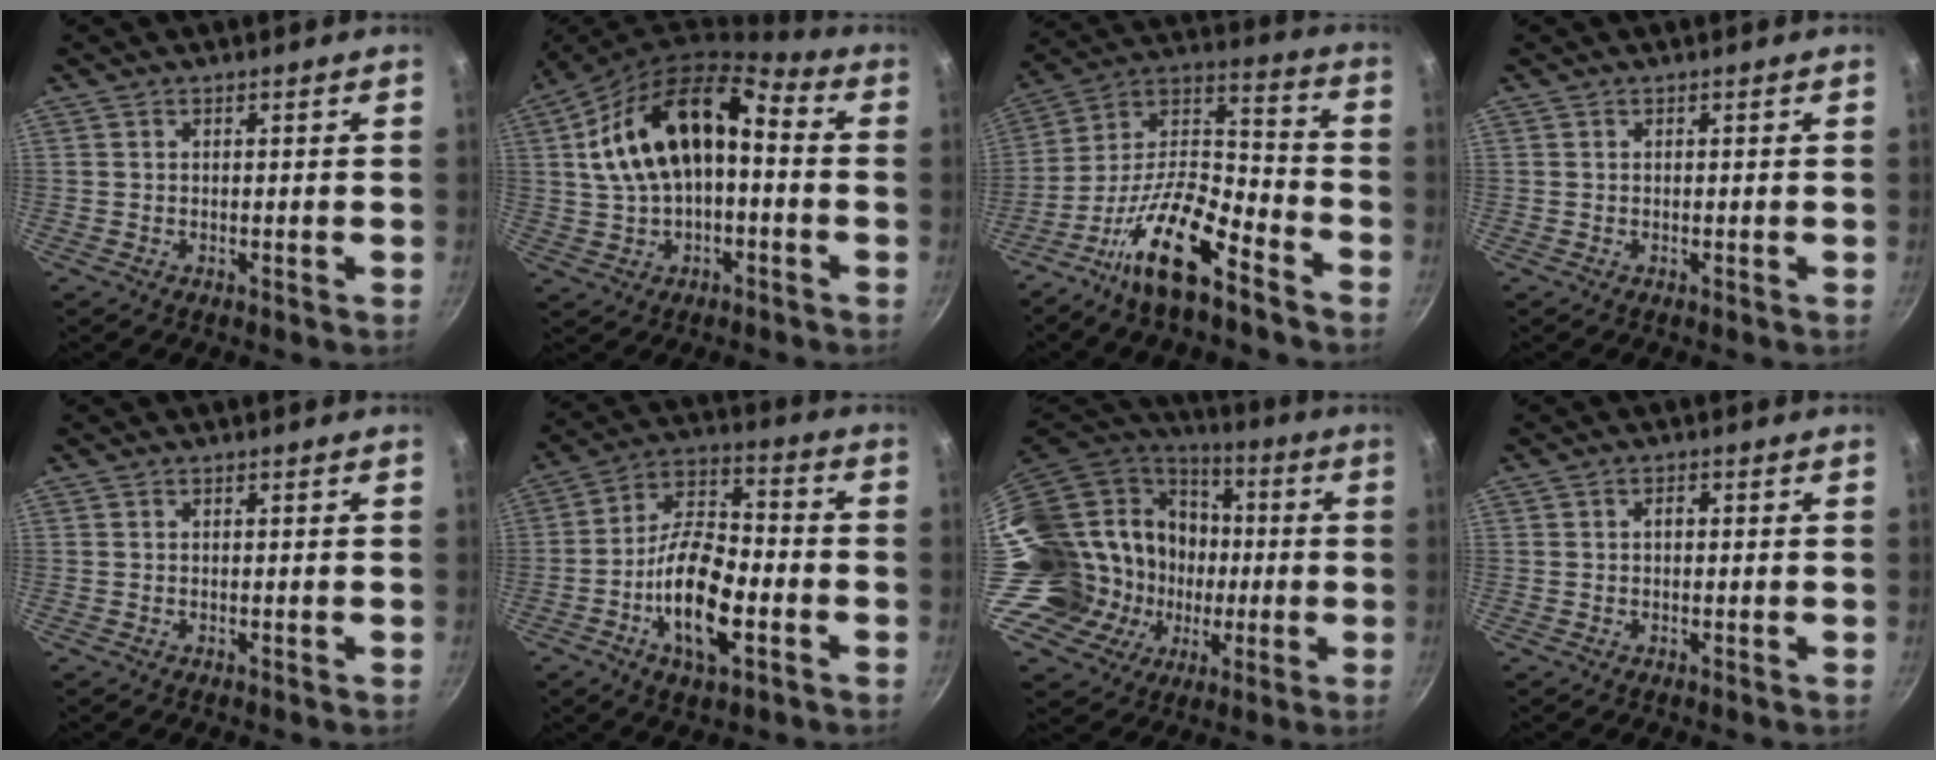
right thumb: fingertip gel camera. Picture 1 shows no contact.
{"total": 15.9, "force": [1.0, 8.9, 13.1], "torque": [-0.216, 0.049, 0.008]}
{"total": 17.6, "force": [-10.9, 5.9, 12.5], "torque": [-0.211, 0.083, -0.211]}
{"total": 0.0}
{"total": 0.0}
{"total": 15.6, "force": [-4.9, 7.1, 12.9], "torque": [-0.226, 0.037, -0.097]}
{"total": 27.0, "force": [-0.2, 22.0, 15.7], "torque": [-0.279, 0.054, 0.027]}
{"total": 1.3, "force": [0.0, 0.8, 0.9], "torque": [-0.014, 0.007, -0.001]}